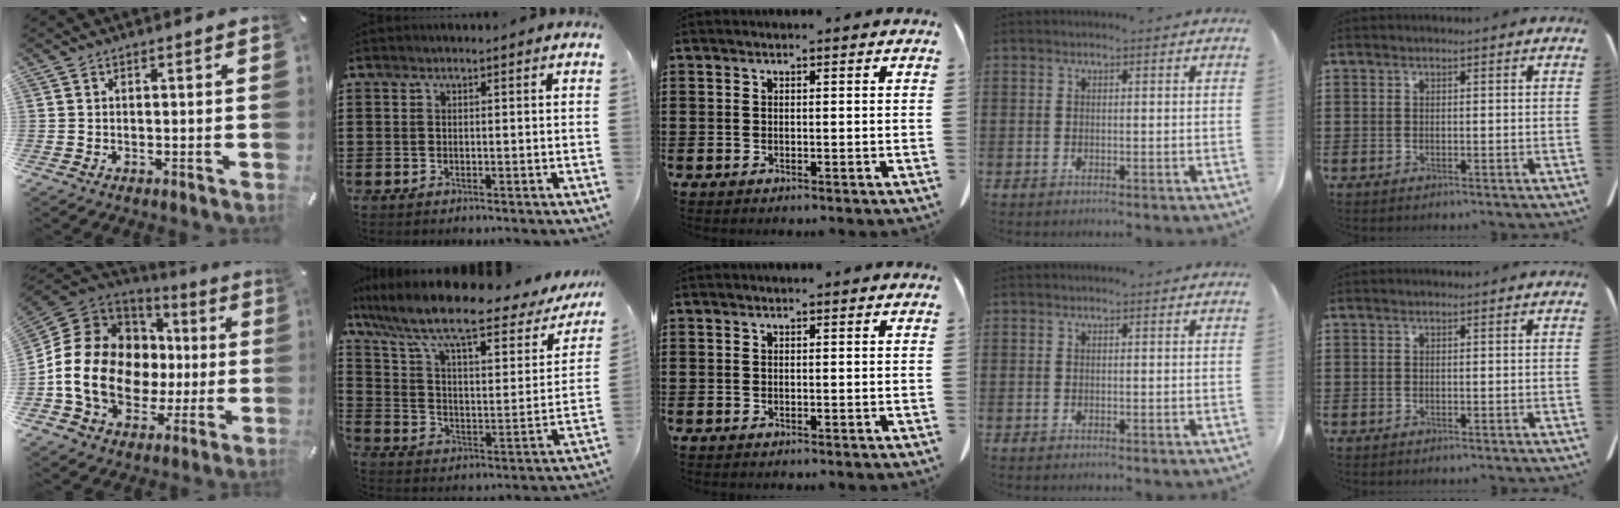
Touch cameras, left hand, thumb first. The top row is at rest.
{"thumb": {"total": 17.8, "force": [-2.9, 14.5, 9.9], "torque": [-0.216, 0.003, -0.044]}, "index": {"total": 10.5, "force": [8.3, 1.6, 6.2], "torque": [-0.154, -0.053, 0.137]}}